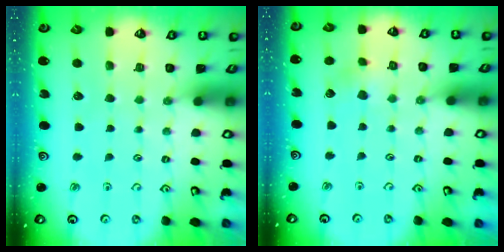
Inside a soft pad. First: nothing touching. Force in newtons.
{"total": 2.7, "press": 2.6, "slide": 0.5}